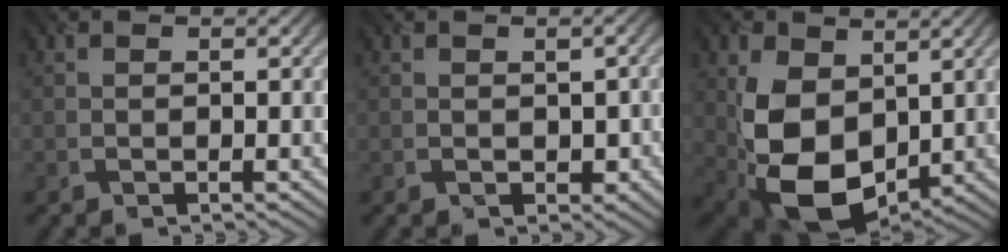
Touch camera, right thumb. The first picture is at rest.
{"total": 1.6, "force": [-0.1, 1.1, 1.2], "torque": [-0.022, -0.006, 0.004]}
{"total": 12.2, "force": [0.6, 8.4, 8.8], "torque": [-0.208, -0.019, 0.016]}